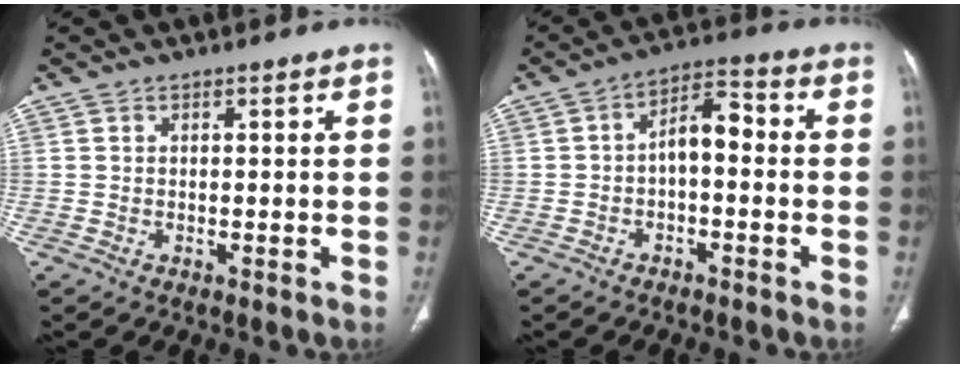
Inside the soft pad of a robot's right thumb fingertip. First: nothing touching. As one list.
[{"total": 6.6, "force": [-1.0, 3.5, 5.5], "torque": [-0.080, 0.036, -0.026]}]